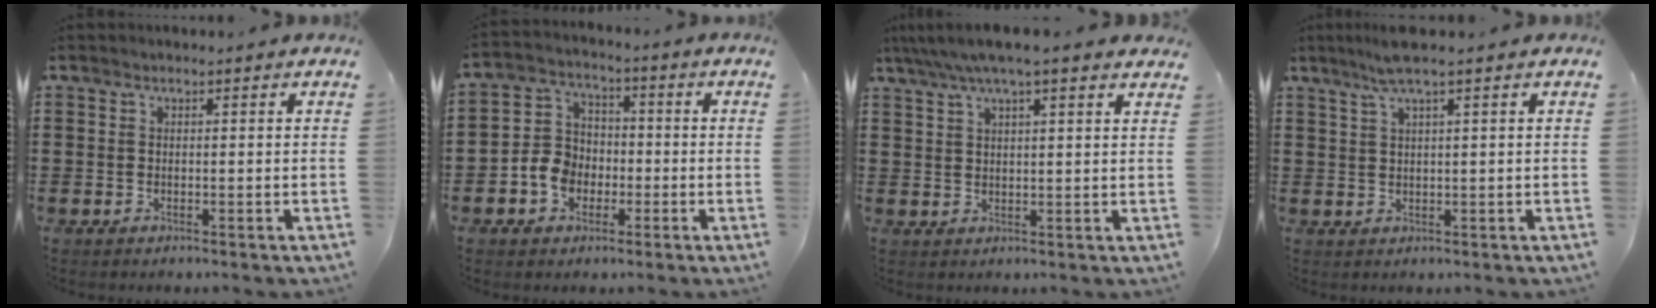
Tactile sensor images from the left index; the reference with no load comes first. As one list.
[{"total": 6.2, "force": [-2.5, 5.2, 2.4], "torque": [-0.073, 0.015, -0.051]}, {"total": 4.7, "force": [3.6, 0.4, 2.9], "torque": [-0.068, -0.003, 0.063]}, {"total": 3.5, "force": [2.1, -0.3, 2.9], "torque": [-0.059, 0.001, 0.036]}]